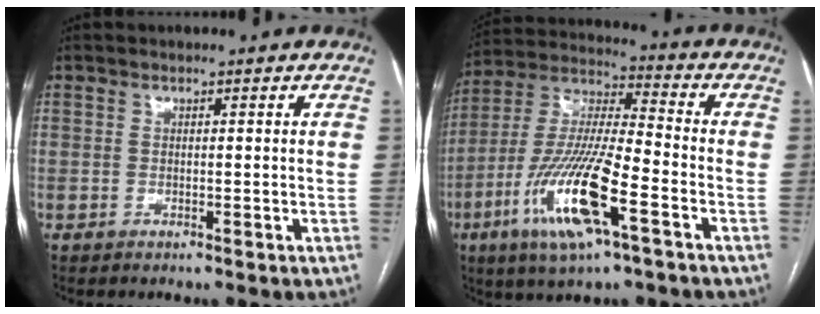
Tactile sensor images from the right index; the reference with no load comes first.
{"total": 17.2, "force": [-7.1, 2.4, 15.5], "torque": [-0.320, -0.018, -0.129]}